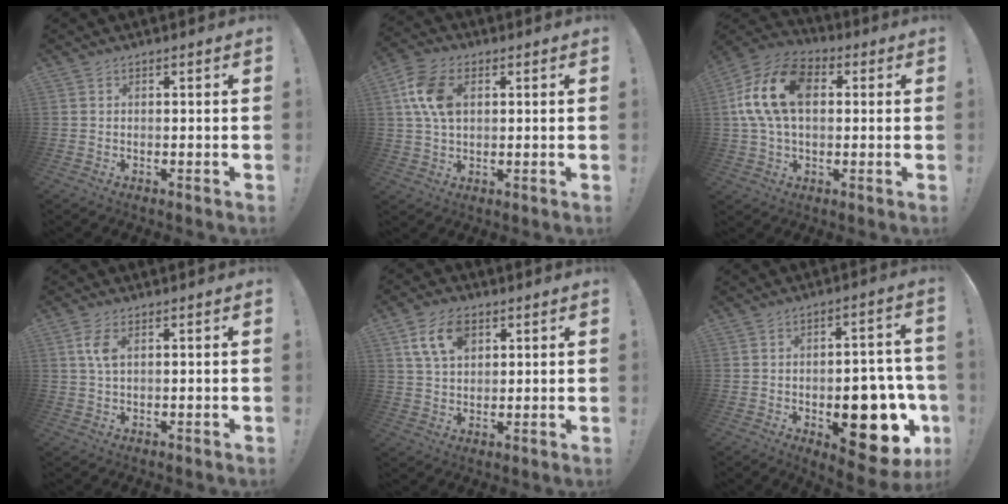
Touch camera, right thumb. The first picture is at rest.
{"total": 11.1, "force": [2.7, 7.1, 8.0], "torque": [-0.160, 0.008, 0.054]}
{"total": 18.1, "force": [3.3, 11.7, 13.4], "torque": [-0.257, 0.006, 0.056]}
{"total": 4.4, "force": [1.2, 1.8, 3.8], "torque": [-0.081, 0.001, 0.019]}
{"total": 10.4, "force": [4.5, 6.6, 6.6], "torque": [-0.108, -0.002, 0.086]}
{"total": 18.9, "force": [-5.9, 9.7, 15.1], "torque": [-0.154, 0.033, -0.070]}